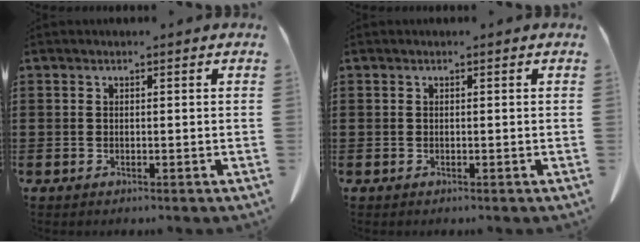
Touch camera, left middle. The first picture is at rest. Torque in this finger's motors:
{"motor_torque": [0.01, 0.00, 0.01, -0.01]}